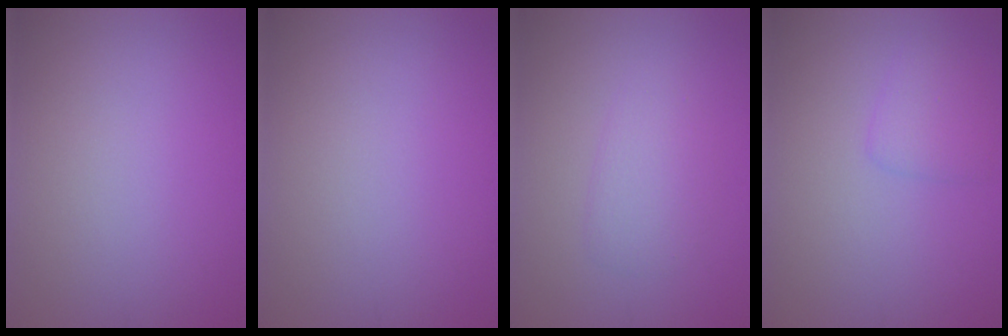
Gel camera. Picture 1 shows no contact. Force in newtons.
{"total": 0.0}
{"total": 1.9, "press": 1.9, "slide": 0.1}
{"total": 1.8, "press": 1.8, "slide": 0.1}